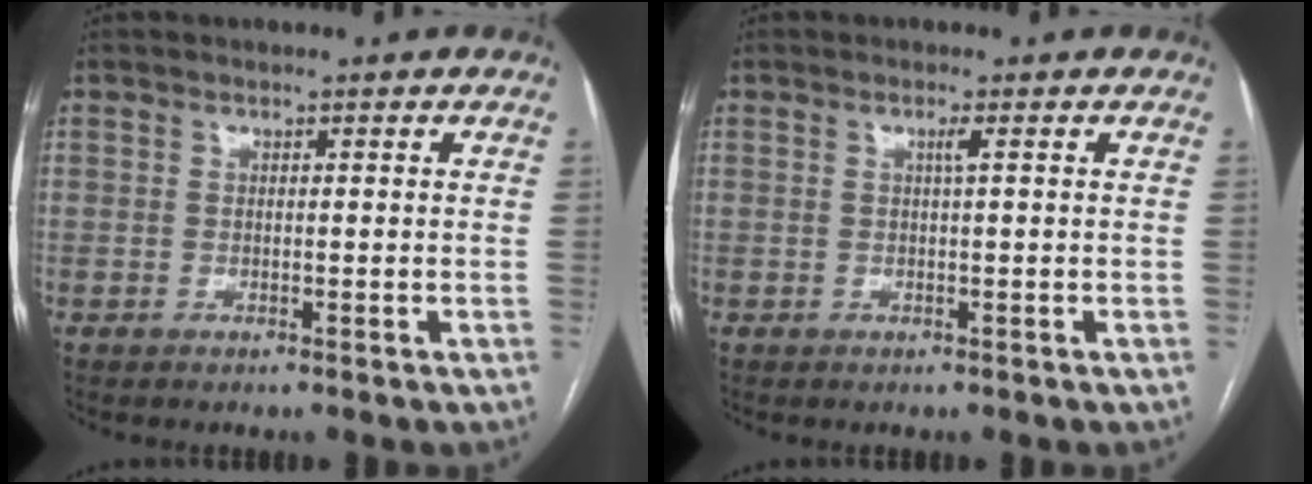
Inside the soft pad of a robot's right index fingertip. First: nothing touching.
{"total": 0.9, "force": [0.4, -0.2, 0.8], "torque": [-0.018, 0.000, 0.008]}